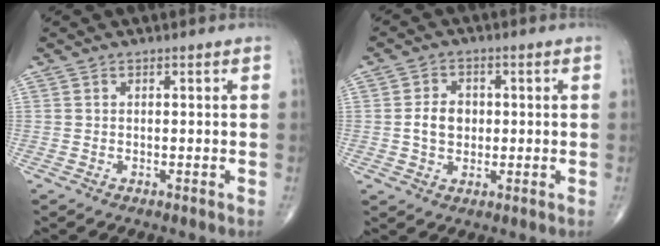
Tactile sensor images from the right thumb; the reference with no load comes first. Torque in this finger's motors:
{"motor_torque": [0.90, 0.87, 0.57, 0.10, 0.02]}